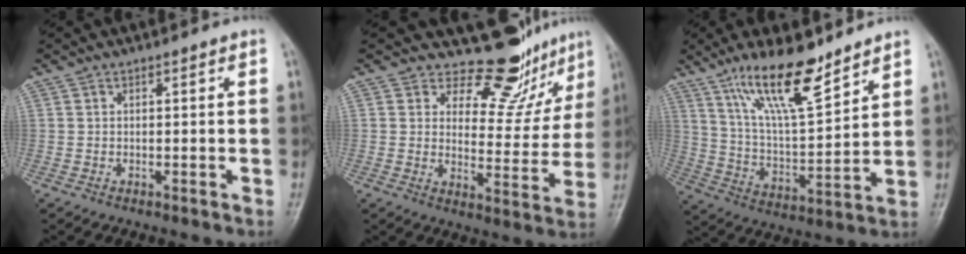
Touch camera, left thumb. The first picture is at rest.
{"total": 11.1, "force": [9.8, 4.8, 2.1], "torque": [0.015, -0.093, 0.123]}
{"total": 15.3, "force": [10.9, 3.9, 9.9], "torque": [-0.156, -0.067, 0.207]}